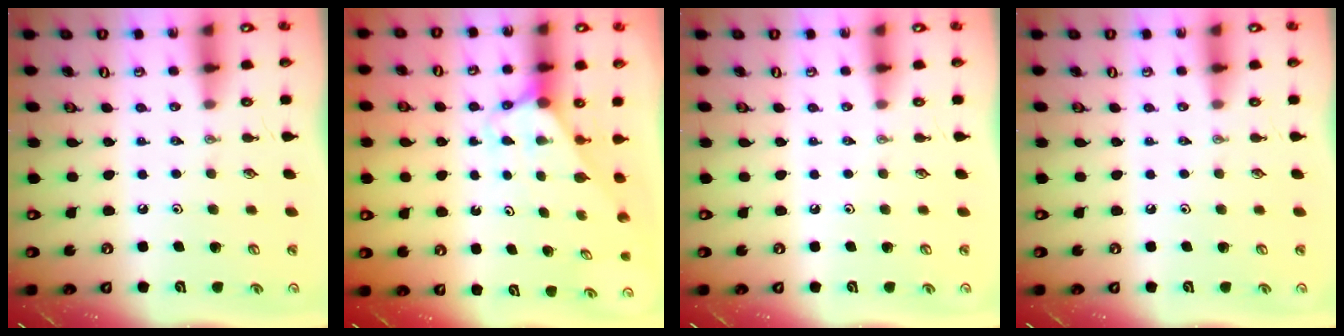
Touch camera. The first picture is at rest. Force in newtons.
{"total": 2.5, "press": 2.5, "slide": 0.2}
{"total": 0.0}
{"total": 0.0}